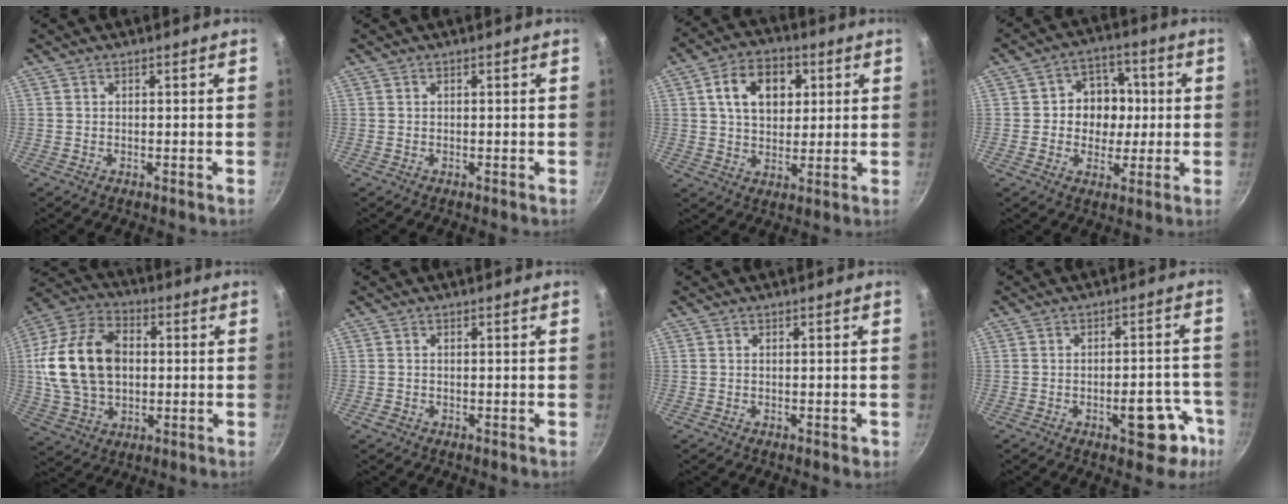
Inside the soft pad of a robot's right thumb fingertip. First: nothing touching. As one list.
[{"total": 0.0}, {"total": 11.9, "force": [3.4, 8.3, 7.7], "torque": [-0.099, 0.003, 0.049]}, {"total": 9.9, "force": [0.3, 8.5, 5.1], "torque": [-0.027, 0.009, -0.005]}, {"total": 19.5, "force": [1.3, 13.6, 13.9], "torque": [-0.248, 0.020, 0.020]}, {"total": 1.1, "force": [-0.6, 0.8, 0.4], "torque": [-0.009, 0.002, -0.011]}, {"total": 1.0, "force": [-0.3, 0.6, 0.8], "torque": [-0.009, 0.002, -0.004]}, {"total": 10.2, "force": [-4.7, 4.9, 7.6], "torque": [-0.050, 0.038, -0.055]}]